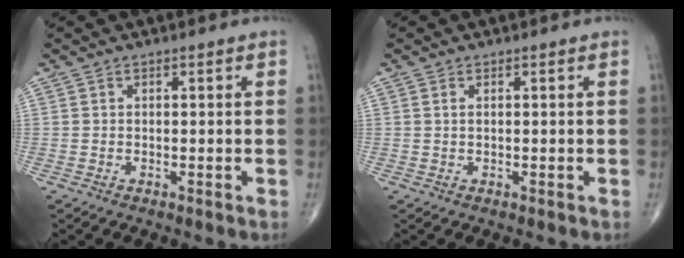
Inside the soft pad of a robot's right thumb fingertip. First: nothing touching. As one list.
[{"total": 0.8, "force": [0.3, 0.3, 0.6], "torque": [-0.016, 0.004, 0.008]}]